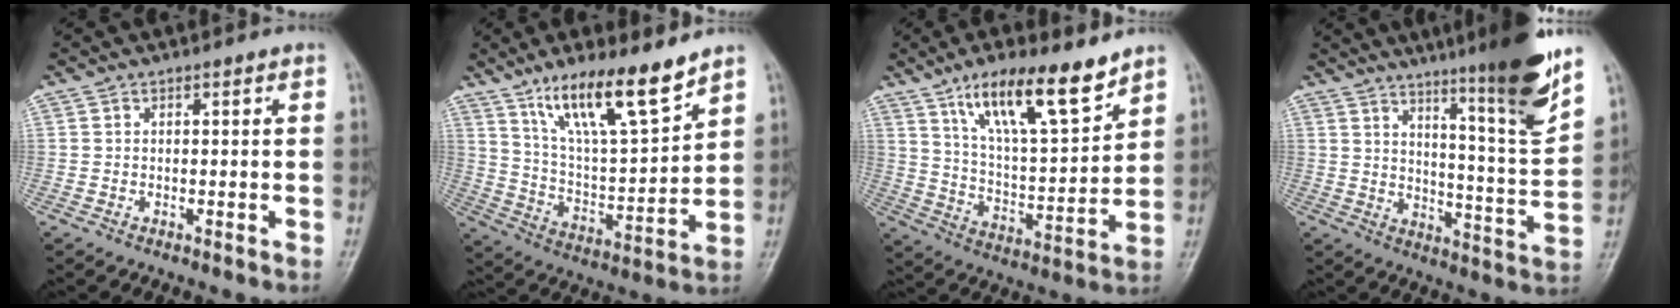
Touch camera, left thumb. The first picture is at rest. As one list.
[{"total": 15.6, "force": [11.0, 3.2, 10.6], "torque": [-0.168, -0.063, 0.207]}, {"total": 16.1, "force": [10.8, 4.3, 11.2], "torque": [-0.169, -0.057, 0.198]}, {"total": 17.0, "force": [11.1, 0.9, 12.9], "torque": [-0.169, -0.070, 0.168]}]